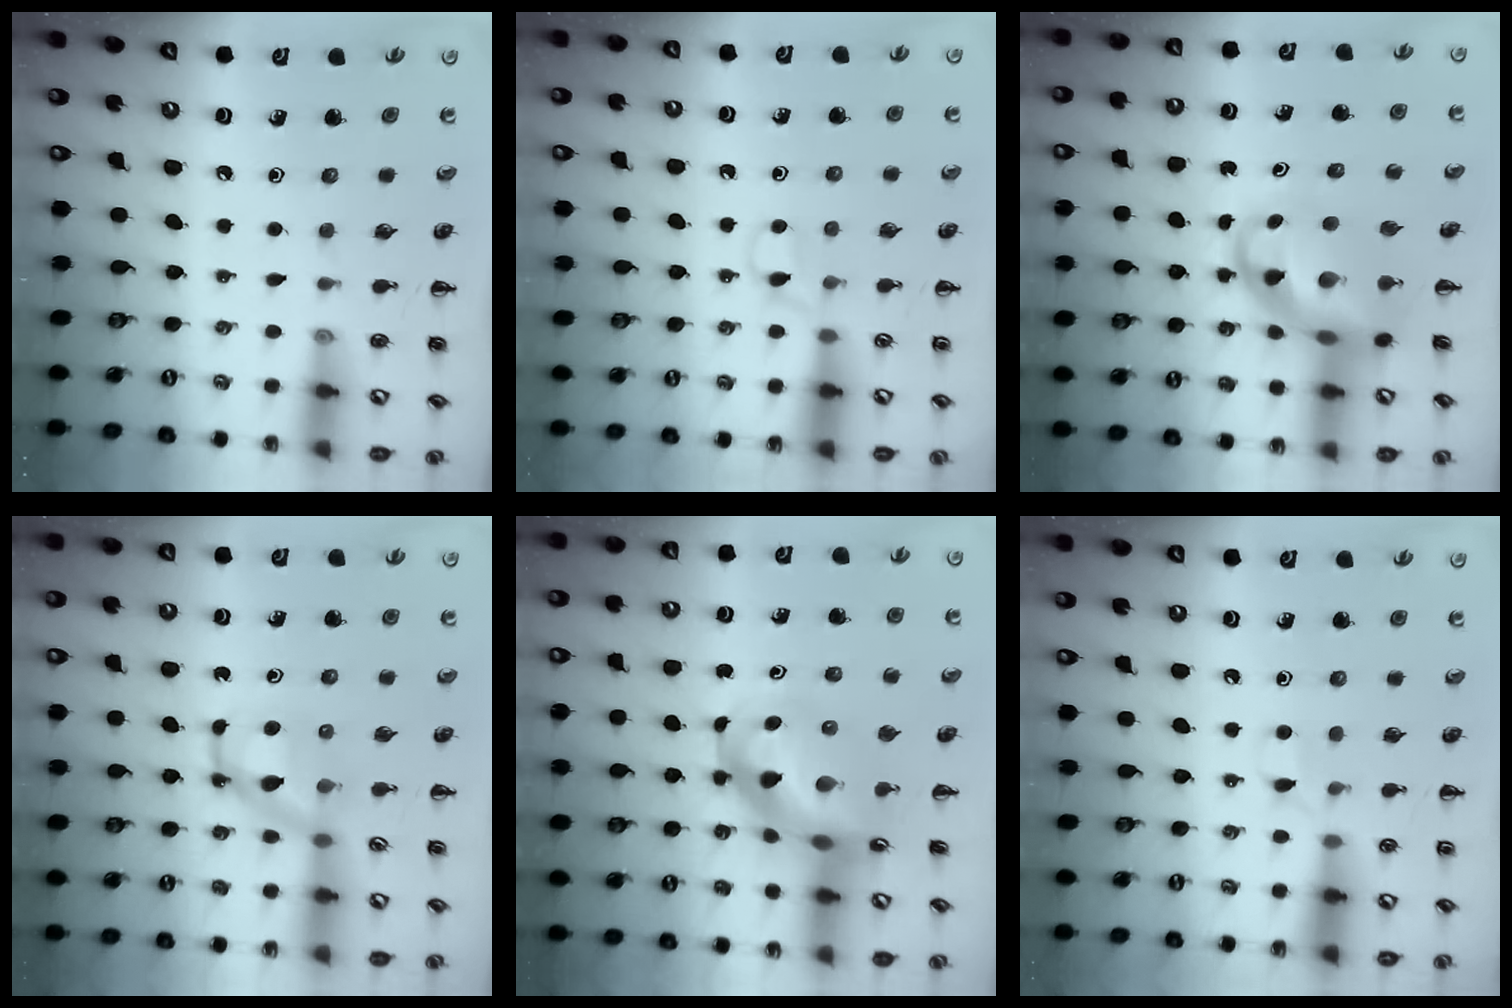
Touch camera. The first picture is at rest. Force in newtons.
{"total": 4.1, "press": 3.9, "slide": 1.4}
{"total": 9.0, "press": 8.7, "slide": 2.4}
{"total": 5.7, "press": 5.6, "slide": 0.7}
{"total": 9.7, "press": 9.3, "slide": 2.8}
{"total": 4.0, "press": 3.7, "slide": 1.4}